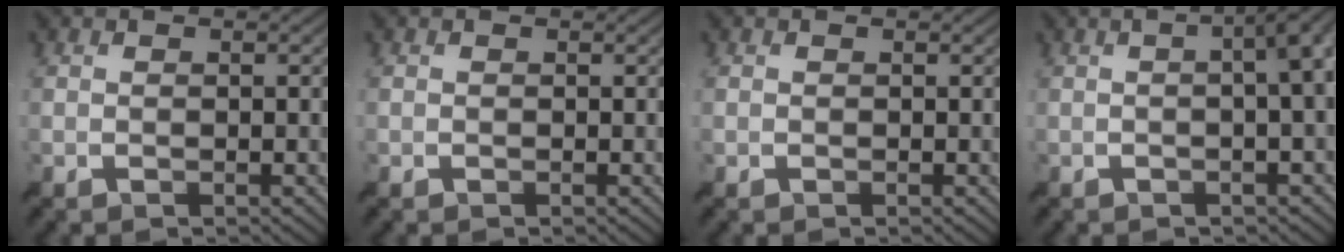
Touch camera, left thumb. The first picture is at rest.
{"total": 0.0}
{"total": 0.0}
{"total": 9.1, "force": [0.5, 2.8, 8.7], "torque": [-0.084, 0.030, -0.010]}